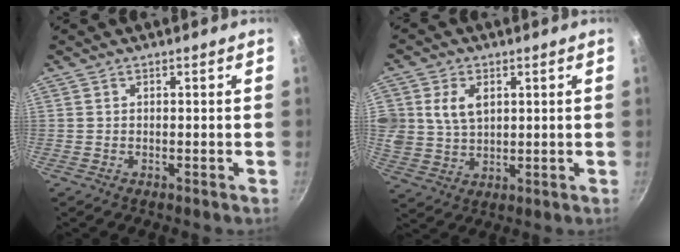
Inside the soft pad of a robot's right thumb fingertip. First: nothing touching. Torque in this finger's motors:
{"motor_torque": [0.04, 0.22, 0.02, 0.07, 0.10]}